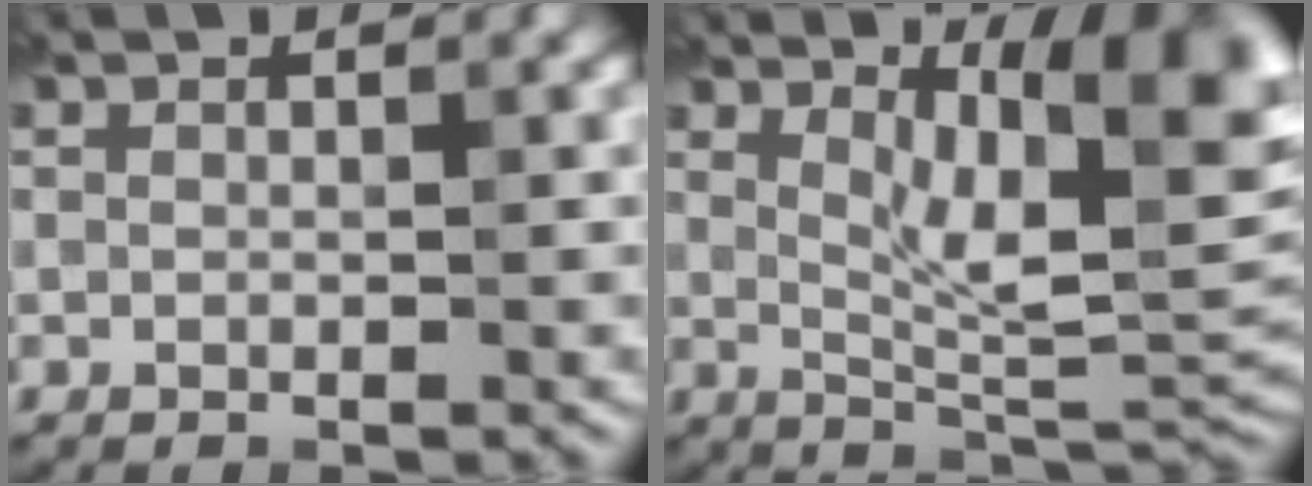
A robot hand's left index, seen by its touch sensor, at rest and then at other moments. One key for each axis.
{"total": 9.3, "fx": 3.6, "fy": 2.3, "fz": 8.2, "tx": -0.117, "ty": 0.001, "tz": 0.062}